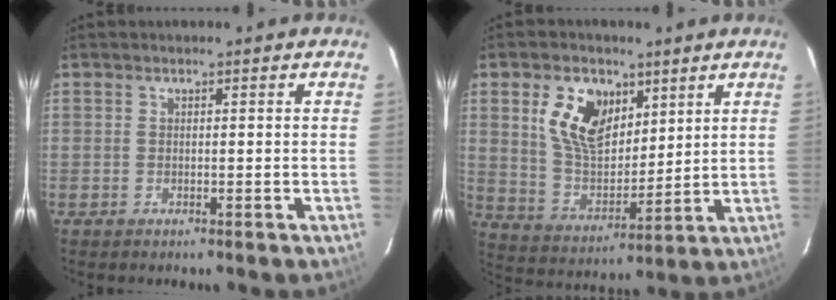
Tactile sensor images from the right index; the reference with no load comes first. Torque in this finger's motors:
{"motor_torque": [1.43, 0.71, 0.54, 0.14]}